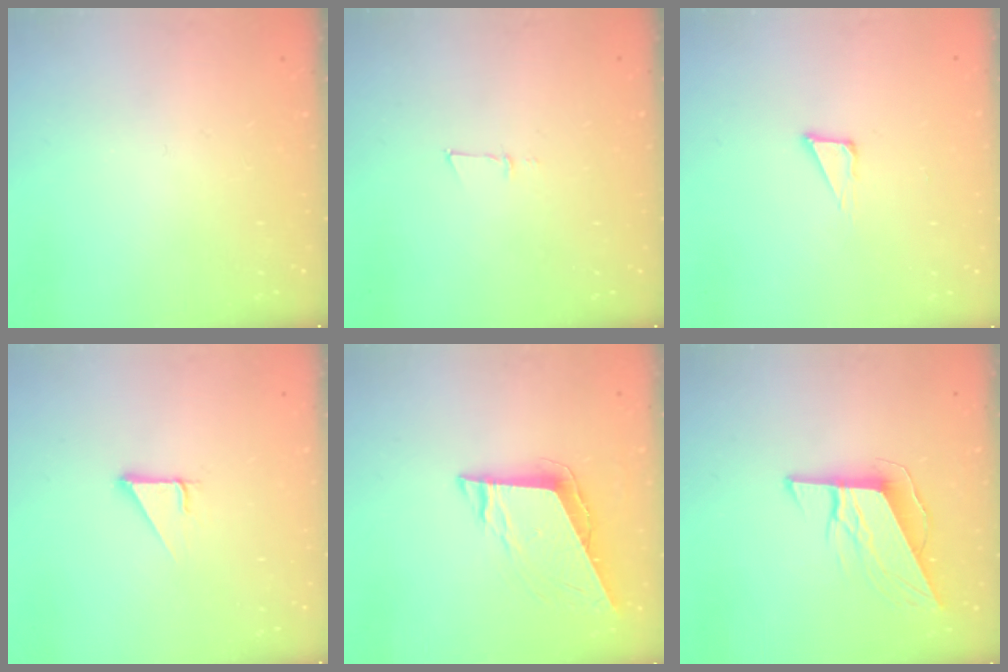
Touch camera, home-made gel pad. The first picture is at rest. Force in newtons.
{"total": 3.9, "press": 3.8, "slide": 0.9}
{"total": 3.8, "press": 3.7, "slide": 0.8}
{"total": 2.9, "press": 2.9, "slide": 0.1}
{"total": 9.1, "press": 8.5, "slide": 3.1}
{"total": 9.9, "press": 9.5, "slide": 2.7}